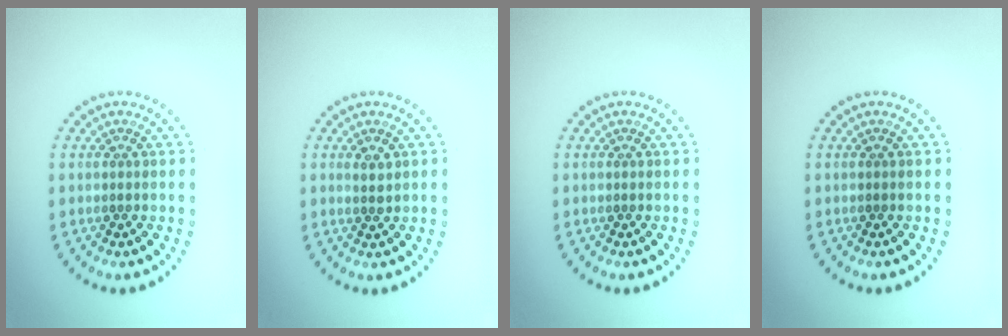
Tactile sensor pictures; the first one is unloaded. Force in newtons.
{"total": 1.2, "press": 1.0, "slide": 0.6}
{"total": 0.0}
{"total": 0.0}